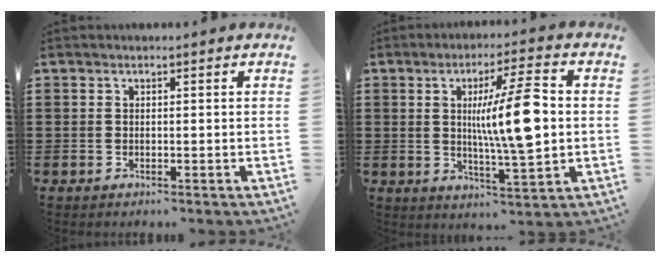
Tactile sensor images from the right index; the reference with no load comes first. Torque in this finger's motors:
{"motor_torque": [1.70, -0.44, 0.79, 0.21]}